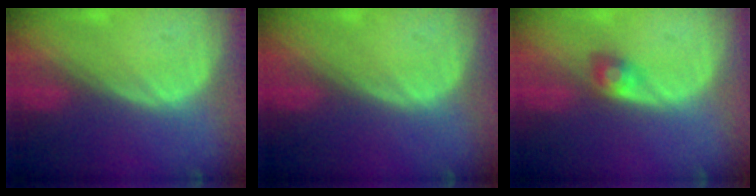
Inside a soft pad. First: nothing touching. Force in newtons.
{"total": 0.0}
{"total": 2.3, "press": 2.3, "slide": 0.2}